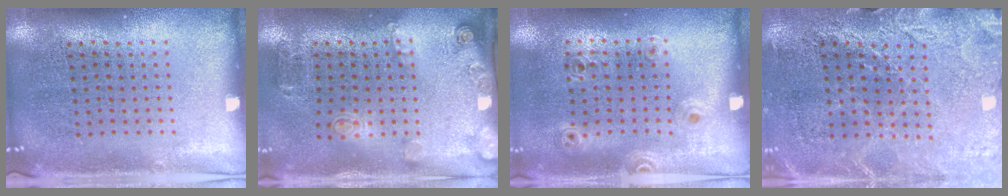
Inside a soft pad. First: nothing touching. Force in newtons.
{"total": 2.0, "press": 1.2, "slide": 1.6}
{"total": 1.1, "press": 0.9, "slide": 0.6}
{"total": 2.8, "press": 2.7, "slide": 0.6}